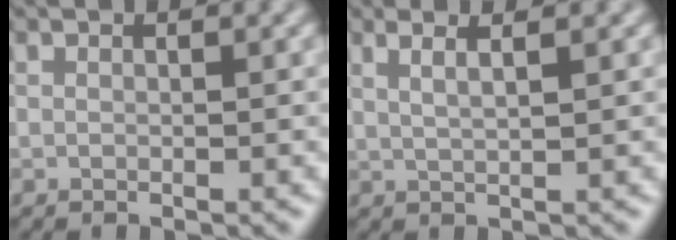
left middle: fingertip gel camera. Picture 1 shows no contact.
{"total": 2.1, "force": [0.8, 0.6, 1.9], "torque": [-0.020, 0.010, 0.008]}